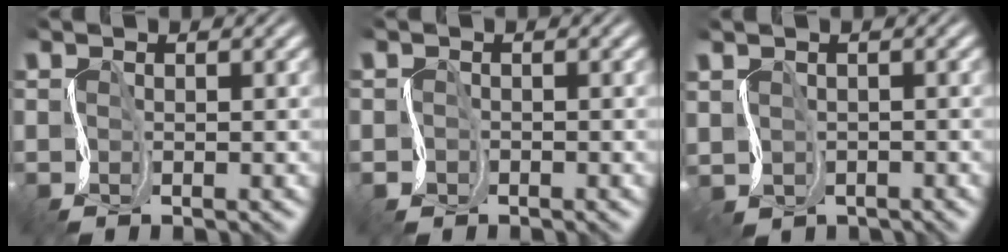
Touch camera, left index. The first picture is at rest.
{"total": 0.6, "force": [-0.4, 0.5, -0.3], "torque": [0.004, -0.003, -0.008]}
{"total": 1.0, "force": [0.3, 0.9, -0.2], "torque": [-0.002, -0.005, 0.010]}